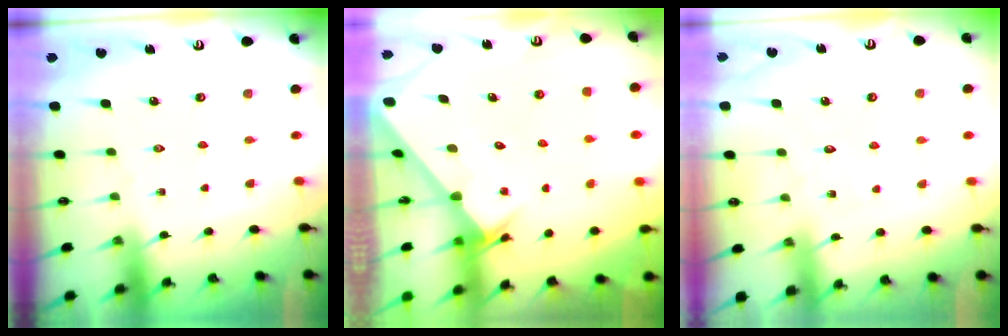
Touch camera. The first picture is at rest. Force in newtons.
{"total": 2.9, "press": 2.9, "slide": 0.1}
{"total": 2.6, "press": 2.6, "slide": 0.3}